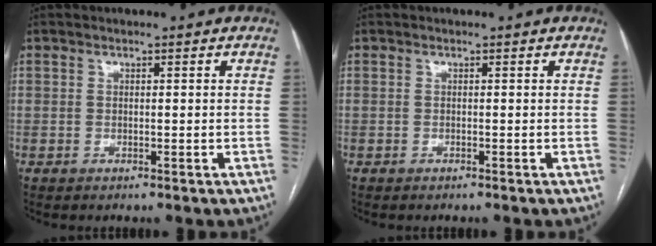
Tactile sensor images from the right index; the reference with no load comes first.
{"total": 0.0}